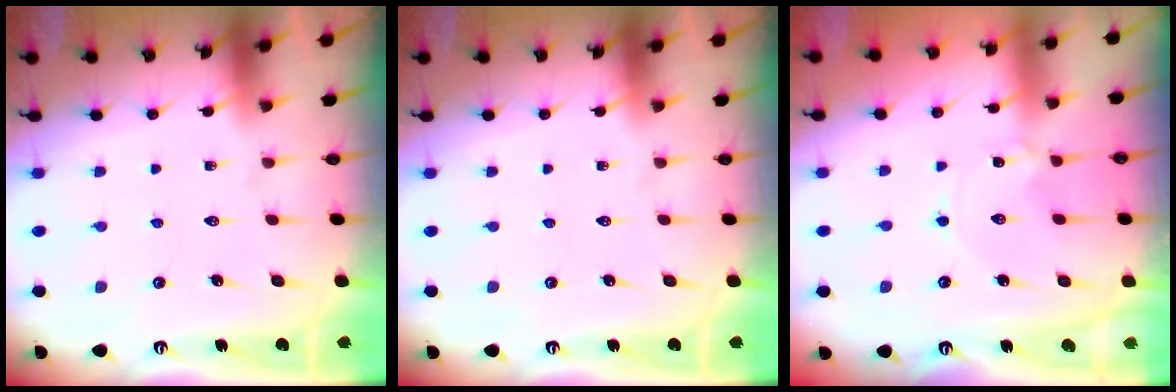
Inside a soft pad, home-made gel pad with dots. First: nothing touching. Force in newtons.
{"total": 0.0}
{"total": 1.1, "press": 1.0, "slide": 0.1}